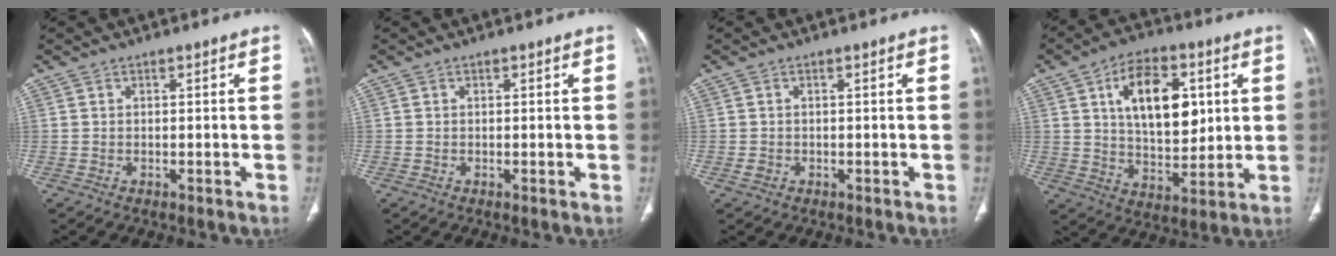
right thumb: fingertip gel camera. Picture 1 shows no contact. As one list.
[{"total": 0.0}, {"total": 0.8, "force": [-0.3, 0.7, 0.4], "torque": [-0.007, 0.000, -0.003]}, {"total": 16.7, "force": [4.8, 9.5, 12.8], "torque": [-0.165, -0.021, 0.082]}]